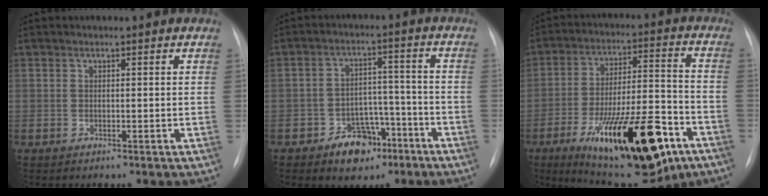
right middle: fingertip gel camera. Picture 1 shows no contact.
{"total": 7.6, "force": [-4.6, 4.9, 3.6], "torque": [-0.048, 0.027, -0.066]}
{"total": 23.9, "force": [-11.7, 6.4, 19.8], "torque": [-0.281, -0.009, -0.171]}